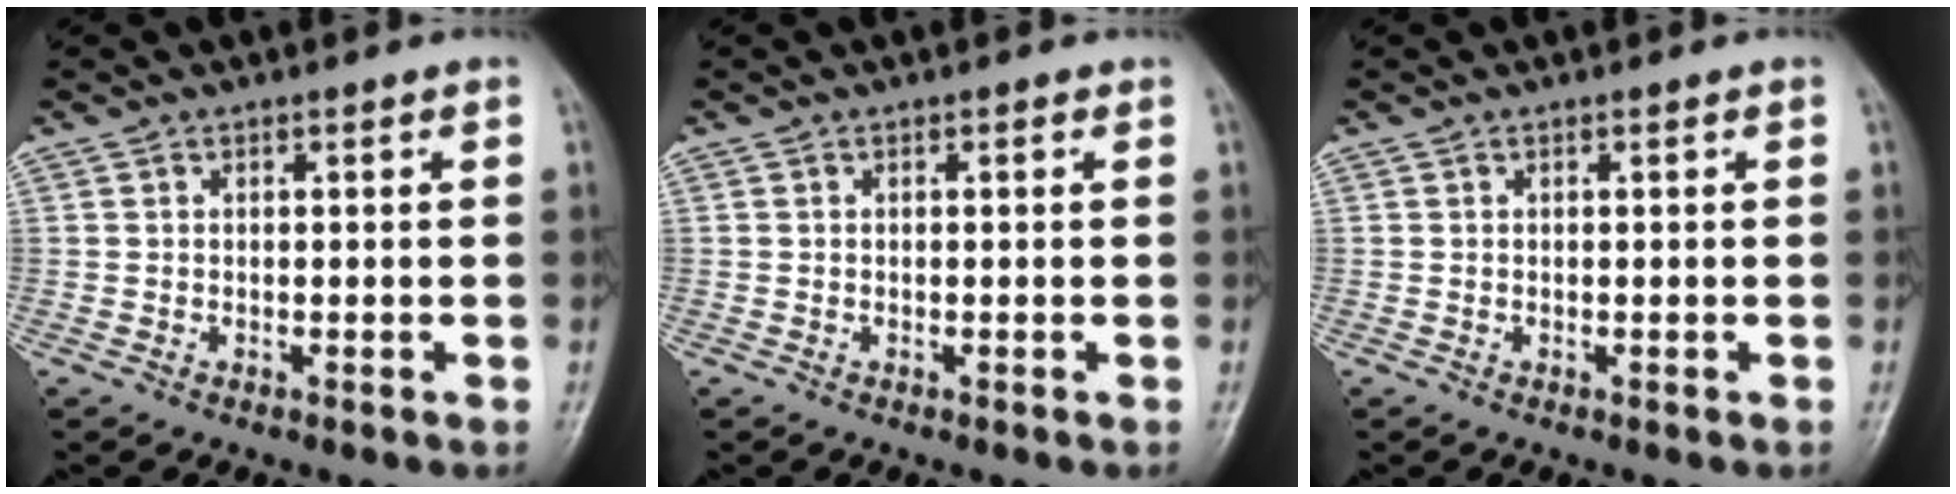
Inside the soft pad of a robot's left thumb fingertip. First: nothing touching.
{"total": 0.0}
{"total": 0.0}